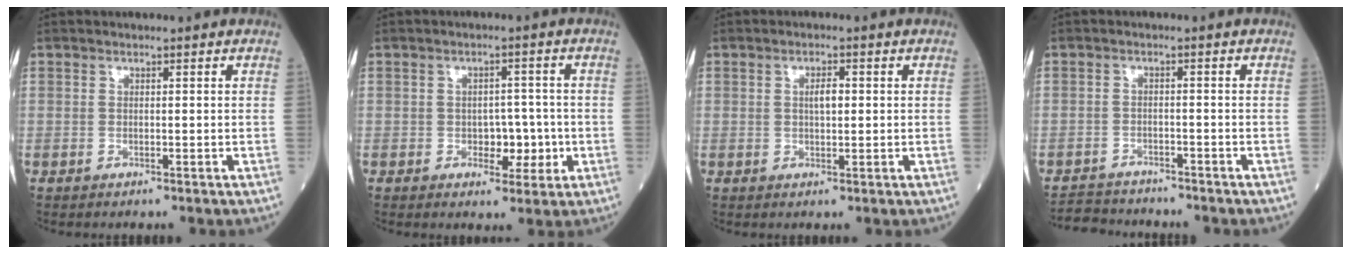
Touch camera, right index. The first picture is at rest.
{"total": 4.2, "force": [-0.9, 2.6, 3.1], "torque": [-0.030, 0.005, -0.008]}
{"total": 2.4, "force": [0.4, 0.8, 2.2], "torque": [-0.038, 0.001, 0.006]}
{"total": 5.3, "force": [-5.2, 1.0, 0.1], "torque": [-0.002, -0.013, -0.089]}